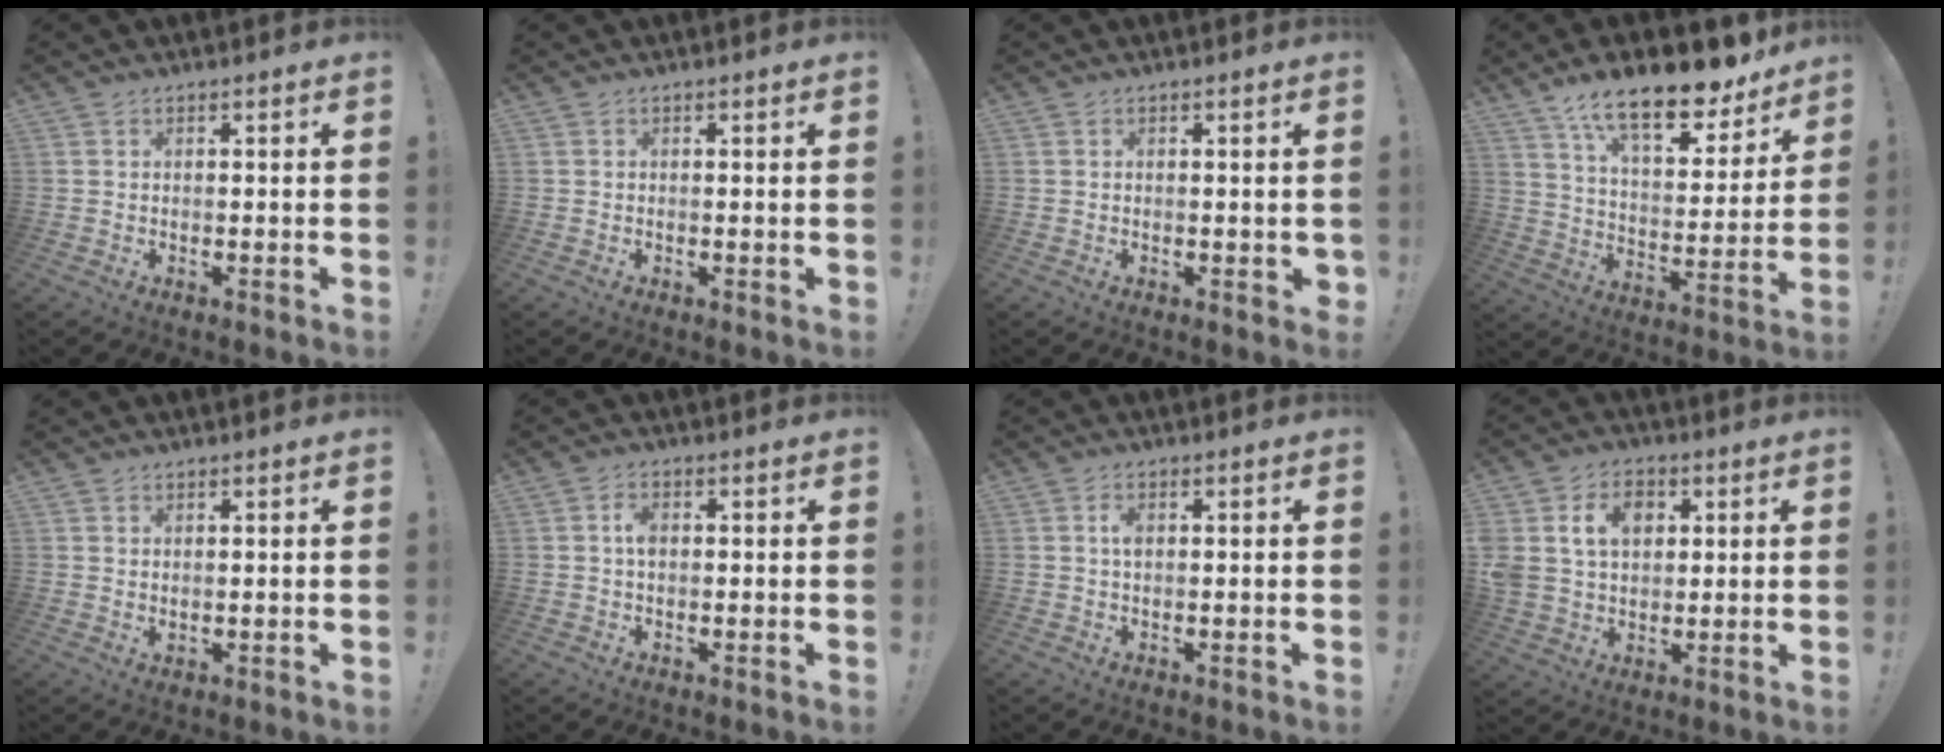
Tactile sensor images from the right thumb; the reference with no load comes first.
{"total": 0.0}
{"total": 0.9, "force": [0.2, 0.6, 0.6], "torque": [-0.002, 0.000, 0.003]}
{"total": 18.2, "force": [13.2, 6.0, 11.0], "torque": [-0.171, -0.096, 0.223]}
{"total": 1.4, "force": [1.1, 0.6, 0.5], "torque": [-0.001, -0.004, 0.020]}
{"total": 3.2, "force": [0.4, 2.2, 2.3], "torque": [-0.028, 0.002, 0.003]}
{"total": 2.5, "force": [0.6, 1.6, 1.8], "torque": [-0.021, -0.001, 0.006]}
{"total": 11.5, "force": [3.9, 8.9, 6.2], "torque": [-0.098, -0.001, 0.078]}